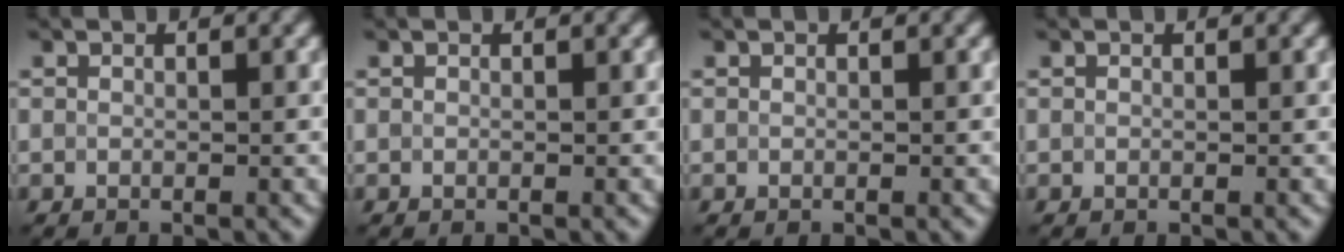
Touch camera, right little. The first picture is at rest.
{"total": 0.0}
{"total": 0.0}
{"total": 0.0}